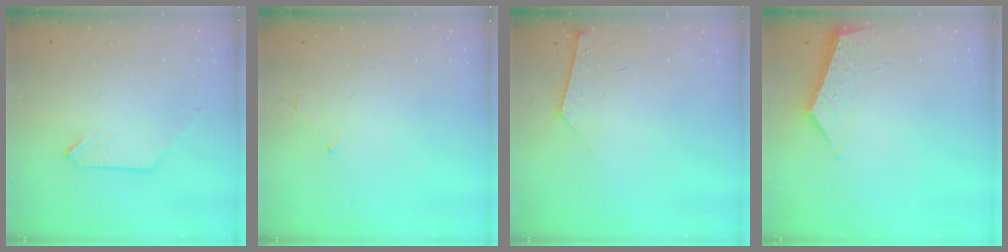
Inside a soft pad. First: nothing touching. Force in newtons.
{"total": 2.5, "press": 2.4, "slide": 0.6}
{"total": 4.0, "press": 4.0, "slide": 0.4}
{"total": 5.0, "press": 4.9, "slide": 0.3}